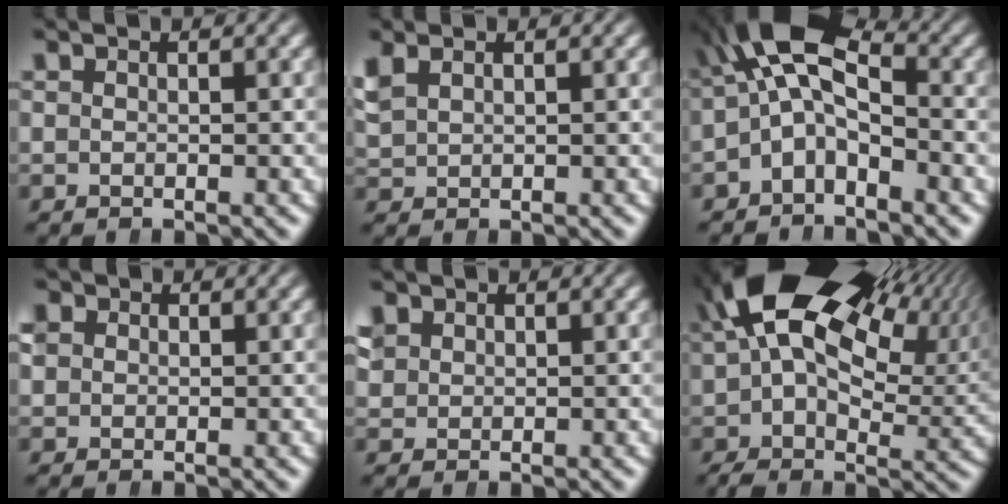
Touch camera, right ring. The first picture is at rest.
{"total": 2.2, "force": [1.0, 1.7, 1.0], "torque": [-0.026, 0.005, 0.025]}
{"total": 11.0, "force": [1.4, 7.7, 7.7], "torque": [-0.127, 0.014, -0.001]}
{"total": 3.4, "force": [0.8, 2.9, 1.4], "torque": [-0.036, 0.001, 0.015]}
{"total": 2.8, "force": [1.2, 2.3, 1.0], "torque": [-0.025, 0.002, 0.027]}
{"total": 23.0, "force": [5.7, 14.4, 17.0], "torque": [-0.258, 0.021, 0.072]}